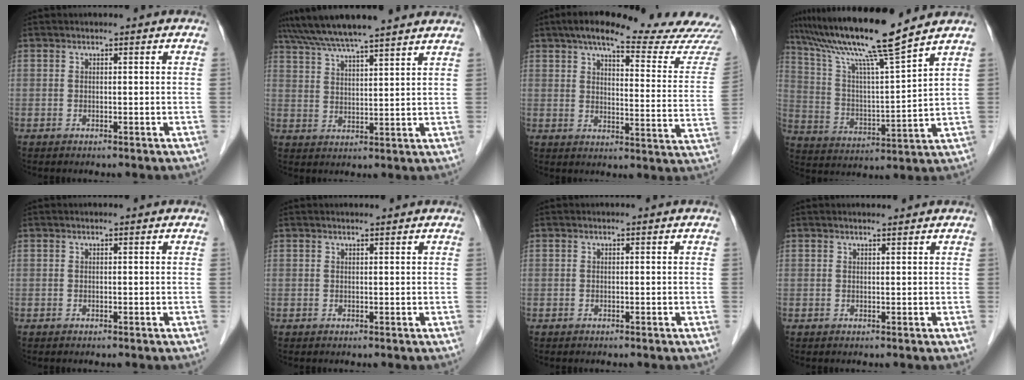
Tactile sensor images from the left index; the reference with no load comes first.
{"total": 13.9, "force": [12.2, 0.3, 6.7], "torque": [-0.117, 0.033, 0.183]}
{"total": 23.3, "force": [20.6, 2.0, 10.7], "torque": [-0.143, -0.043, 0.249]}
{"total": 15.6, "force": [12.7, -1.6, 9.0], "torque": [-0.165, 0.005, 0.226]}
{"total": 0.0}
{"total": 1.2, "force": [1.1, -0.1, 0.4], "torque": [-0.009, 0.006, 0.021]}
{"total": 0.0}
{"total": 1.6, "force": [1.5, 0.0, 0.4], "torque": [-0.009, 0.006, 0.026]}